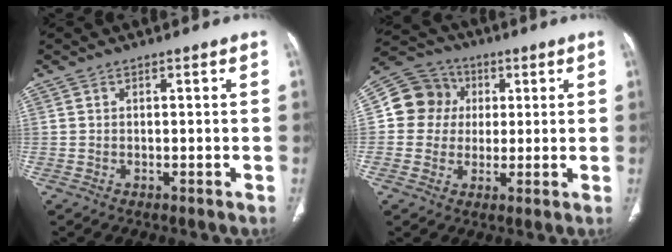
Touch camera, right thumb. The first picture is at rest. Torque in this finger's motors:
{"motor_torque": [0.48, 0.86, 0.08, -0.22, 0.02]}